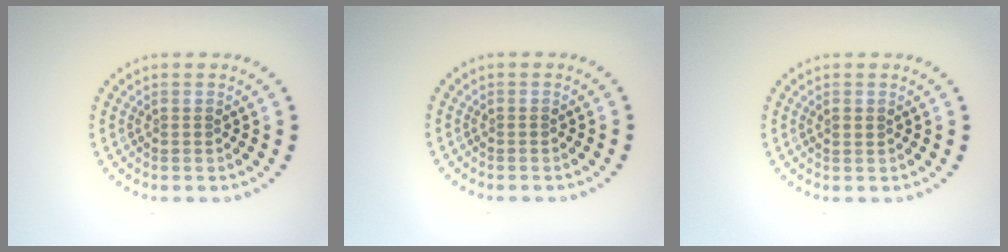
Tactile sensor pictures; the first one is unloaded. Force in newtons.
{"total": 0.0}
{"total": 1.0, "press": 1.0, "slide": 0.1}